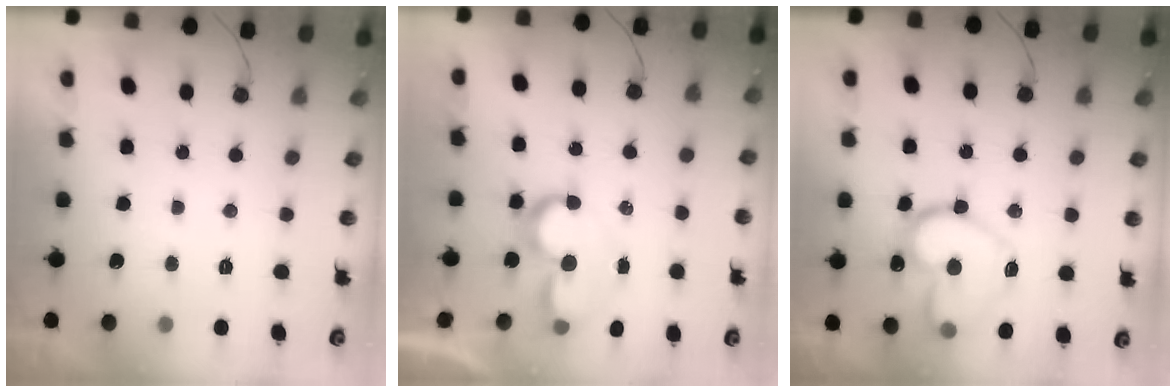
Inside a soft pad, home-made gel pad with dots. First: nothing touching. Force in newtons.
{"total": 9.5, "press": 9.5, "slide": 0.9}
{"total": 19.4, "press": 19.3, "slide": 1.7}